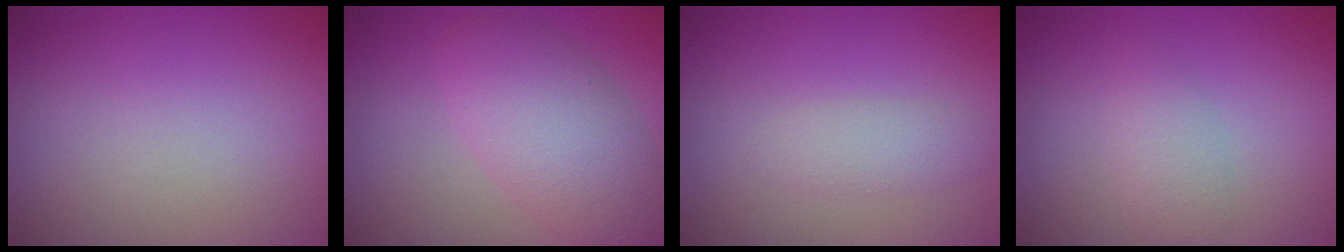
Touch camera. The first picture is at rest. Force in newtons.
{"total": 6.0, "press": 6.0, "slide": 0.4}
{"total": 1.7, "press": 1.7, "slide": 0.0}
{"total": 2.1, "press": 2.1, "slide": 0.1}